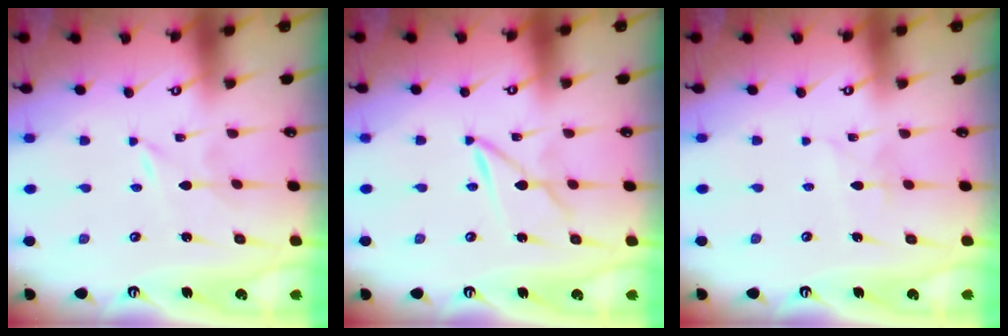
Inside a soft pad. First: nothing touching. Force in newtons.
{"total": 3.3, "press": 3.3, "slide": 0.3}
{"total": 2.8, "press": 2.8, "slide": 0.2}